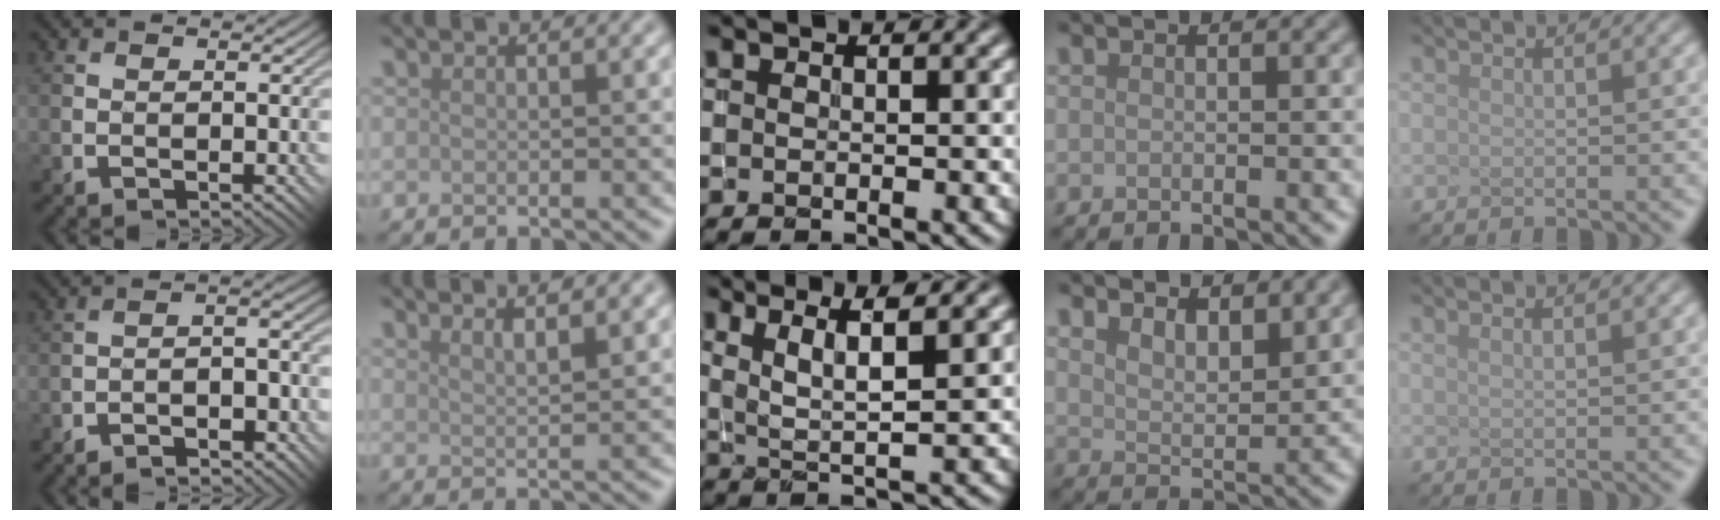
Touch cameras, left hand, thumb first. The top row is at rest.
{"thumb": {"total": 4.0, "force": [-3.3, 1.0, 2.1], "torque": [-0.025, 0.012, -0.064]}, "index": {"total": 3.6, "force": [2.7, 1.1, 2.2], "torque": [-0.004, 0.018, 0.011]}, "middle": {"total": 4.5, "force": [2.3, 0.8, 3.7], "torque": [-0.065, 0.001, 0.042]}, "ring": {"total": 4.4, "force": [3.6, 1.4, 2.2], "torque": [-0.040, -0.002, 0.053]}, "little": {"total": 0.6, "force": [0.4, 0.1, 0.5], "torque": [-0.005, 0.004, 0.003]}}